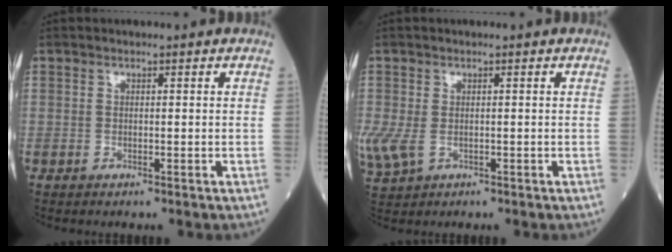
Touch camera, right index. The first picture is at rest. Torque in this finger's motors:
{"motor_torque": [0.85, -0.21, 0.57, 0.12]}